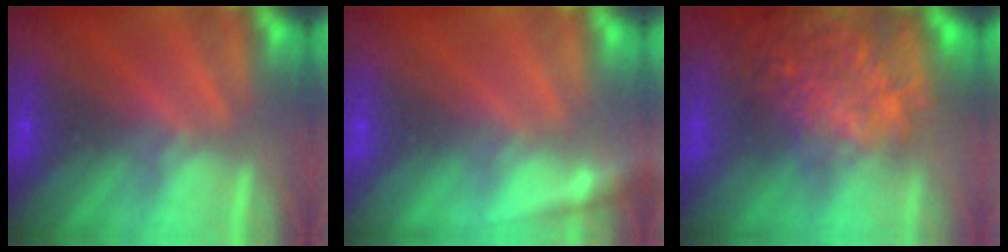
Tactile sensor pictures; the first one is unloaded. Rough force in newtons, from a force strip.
{"total": 1.4}
{"total": 11.1}